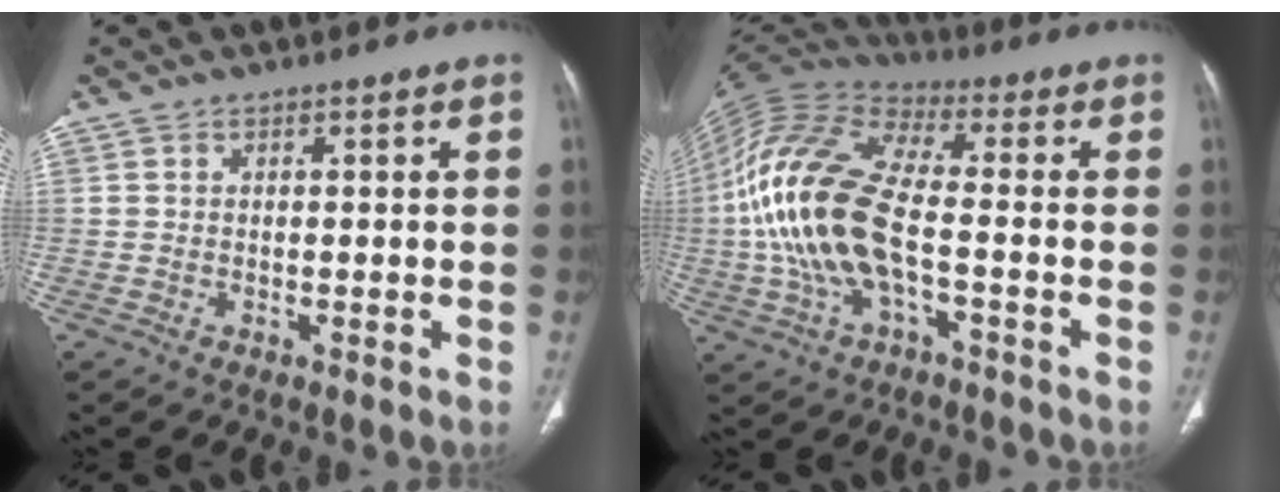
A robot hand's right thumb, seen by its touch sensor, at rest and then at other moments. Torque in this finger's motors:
{"motor_torque": [-0.33, 2.29, 2.69, -0.08, 0.86]}